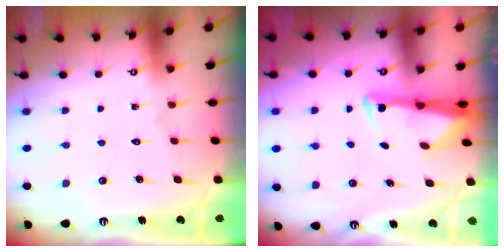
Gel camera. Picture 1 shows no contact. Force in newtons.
{"total": 3.1, "press": 2.9, "slide": 1.0}